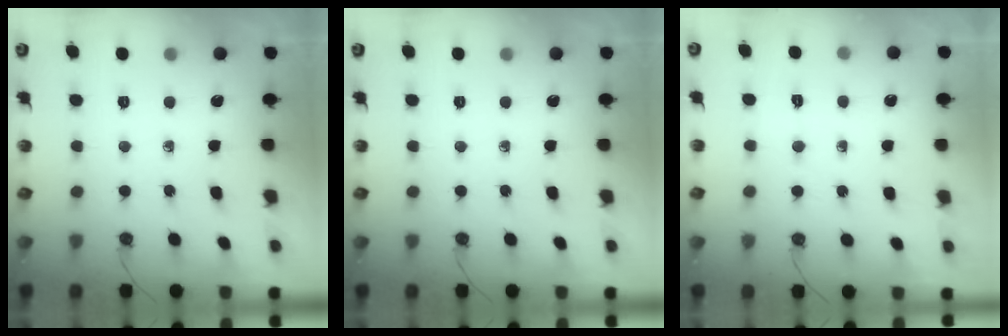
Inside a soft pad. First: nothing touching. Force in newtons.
{"total": 0.0}
{"total": 3.2, "press": 3.2, "slide": 0.4}